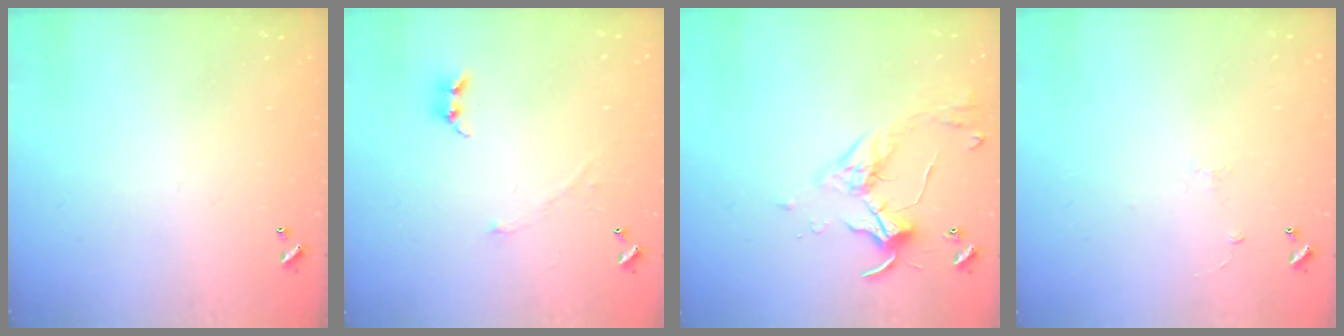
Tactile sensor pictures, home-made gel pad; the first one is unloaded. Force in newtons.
{"total": 2.3, "press": 2.2, "slide": 0.3}
{"total": 3.4, "press": 3.3, "slide": 0.7}
{"total": 0.7, "press": 0.2, "slide": 0.7}